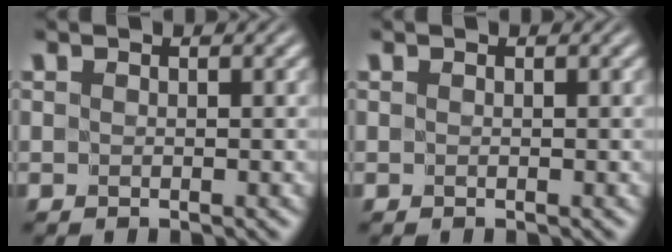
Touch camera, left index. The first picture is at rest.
{"total": 0.0}